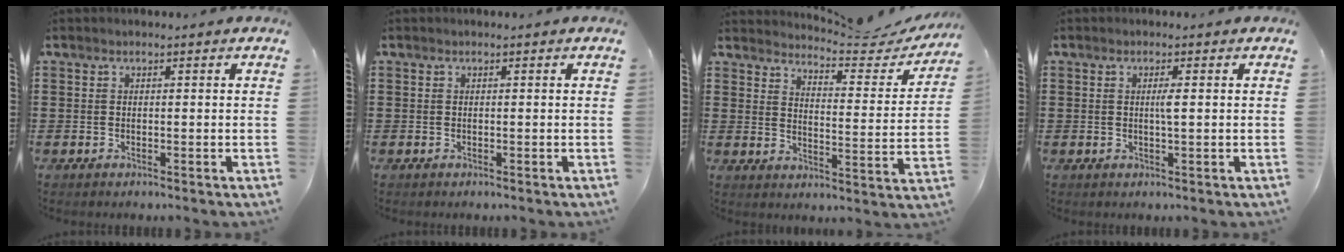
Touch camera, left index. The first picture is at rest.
{"total": 0.0}
{"total": 4.3, "force": [4.2, 0.1, 0.9], "torque": [-0.036, -0.034, 0.064]}
{"total": 1.7, "force": [0.3, 0.0, 1.7], "torque": [-0.034, -0.002, 0.004]}